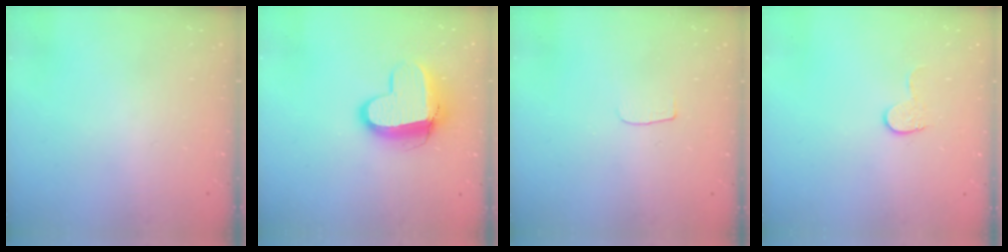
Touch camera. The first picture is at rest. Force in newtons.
{"total": 11.2, "press": 11.2, "slide": 0.9}
{"total": 3.0, "press": 3.0, "slide": 0.3}
{"total": 4.4, "press": 4.4, "slide": 0.4}